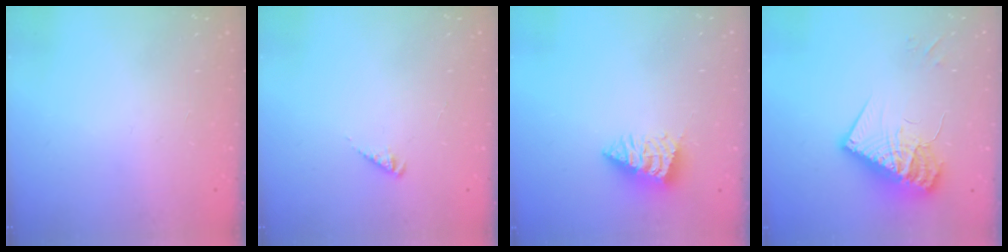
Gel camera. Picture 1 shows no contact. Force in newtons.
{"total": 1.9, "press": 1.9, "slide": 0.3}
{"total": 3.2, "press": 3.2, "slide": 0.1}
{"total": 20.3, "press": 20.2, "slide": 1.7}